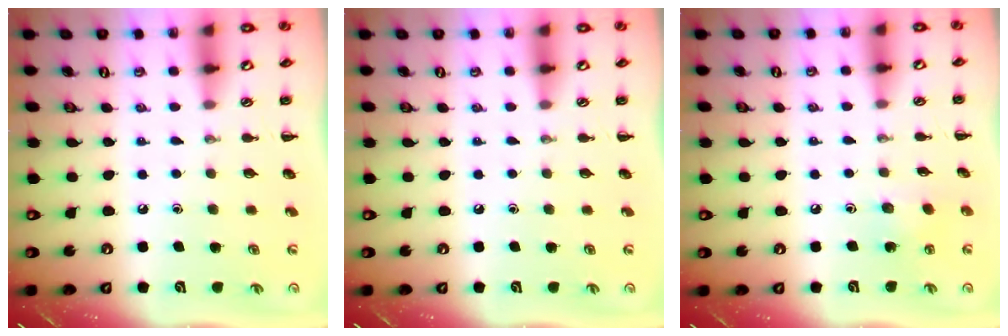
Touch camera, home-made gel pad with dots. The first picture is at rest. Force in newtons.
{"total": 0.0}
{"total": 3.8, "press": 3.7, "slide": 1.1}